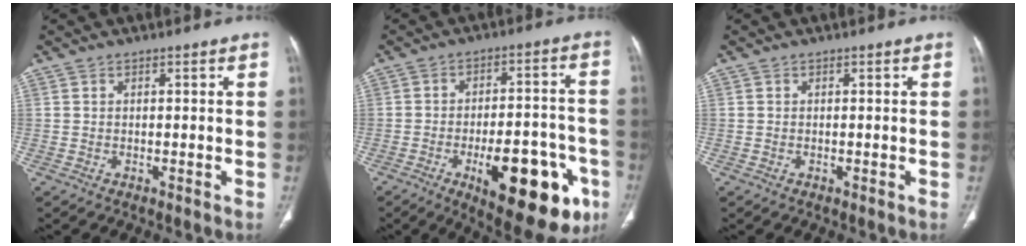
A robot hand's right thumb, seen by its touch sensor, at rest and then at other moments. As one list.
[{"total": 21.8, "force": [-8.9, 8.9, 17.8], "torque": [-0.188, 0.035, -0.109]}, {"total": 0.0}]